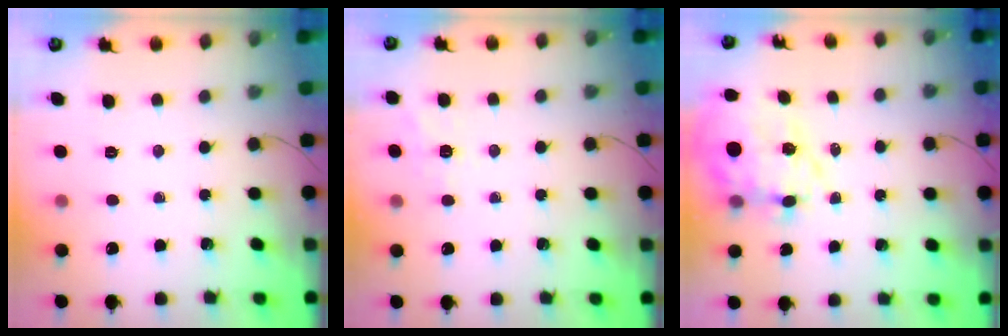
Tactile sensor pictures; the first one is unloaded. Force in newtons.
{"total": 1.6, "press": 0.2, "slide": 1.6}
{"total": 13.5, "press": 13.0, "slide": 3.4}